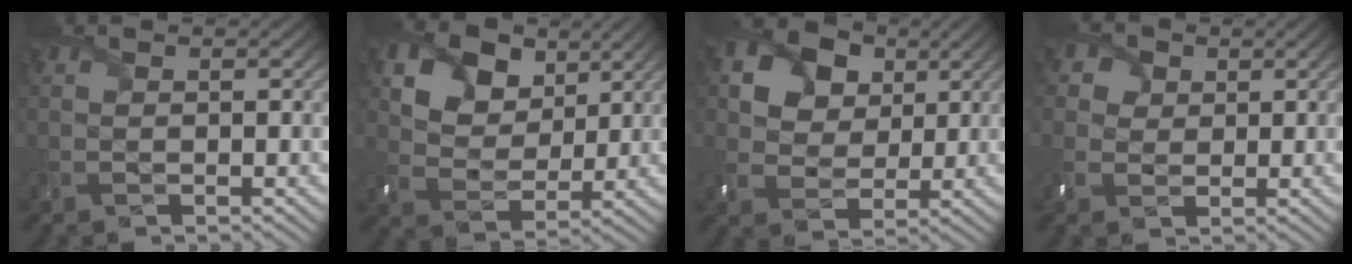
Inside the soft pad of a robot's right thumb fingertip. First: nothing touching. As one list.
[{"total": 12.4, "force": [6.8, 8.5, 5.8], "torque": [-0.175, -0.003, 0.141]}, {"total": 12.6, "force": [5.7, 9.4, 6.2], "torque": [-0.165, 0.021, 0.105]}, {"total": 3.6, "force": [1.4, 3.1, 1.1], "torque": [-0.036, 0.003, 0.023]}]